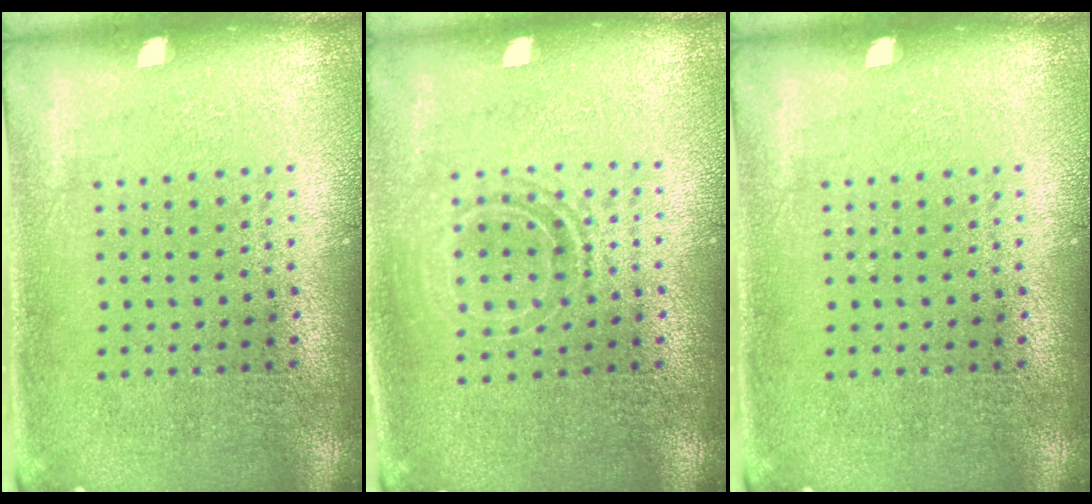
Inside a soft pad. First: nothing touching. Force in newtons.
{"total": 1.5, "press": 1.2, "slide": 0.9}
{"total": 0.0}